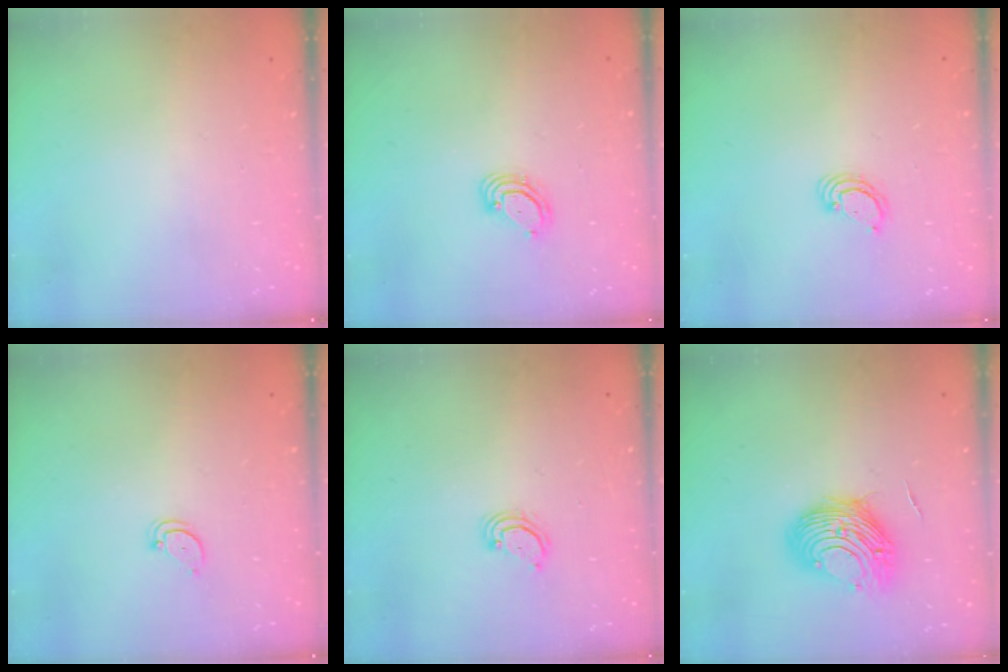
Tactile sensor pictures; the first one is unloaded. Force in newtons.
{"total": 4.4, "press": 4.4, "slide": 0.4}
{"total": 2.7, "press": 2.7, "slide": 0.2}
{"total": 2.6, "press": 2.6, "slide": 0.1}
{"total": 2.9, "press": 2.9, "slide": 0.2}
{"total": 10.7, "press": 10.7, "slide": 0.8}